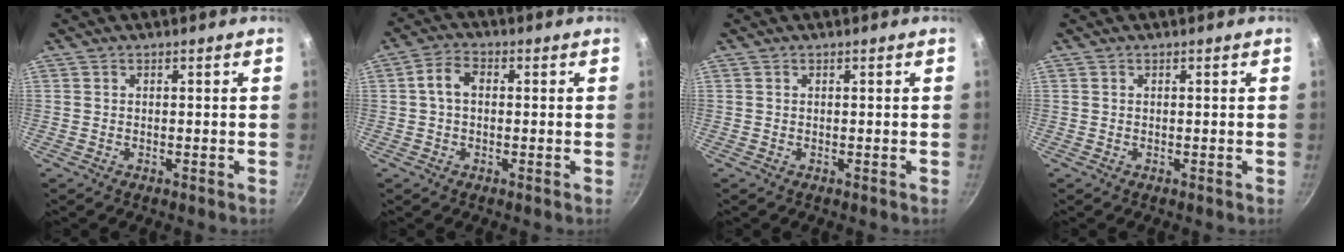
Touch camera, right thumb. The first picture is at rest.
{"total": 4.5, "force": [0.3, 3.1, 3.2], "torque": [-0.061, 0.015, -0.002]}
{"total": 0.0}
{"total": 0.0}